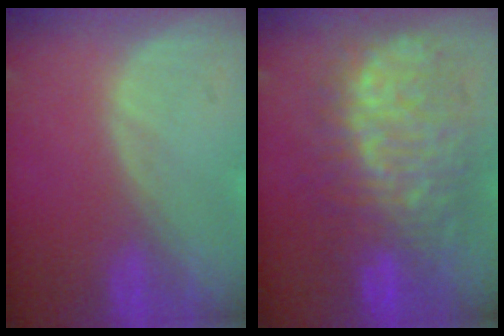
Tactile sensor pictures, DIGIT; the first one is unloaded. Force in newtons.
{"total": 12.3, "press": 12.2, "slide": 1.3}